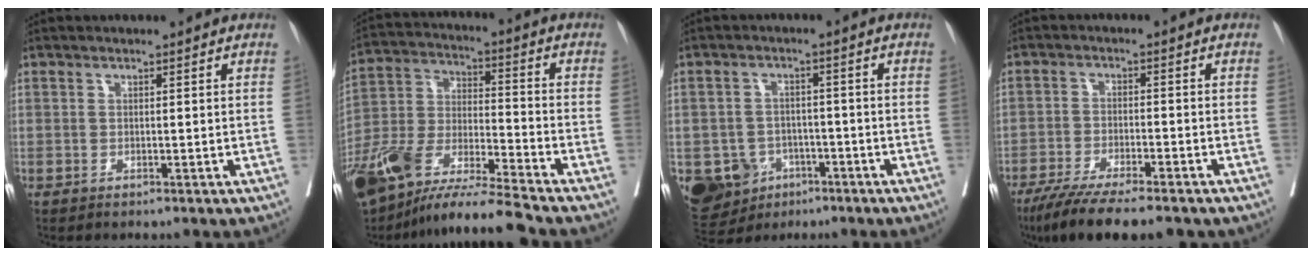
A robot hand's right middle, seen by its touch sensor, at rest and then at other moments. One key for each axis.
{"total": 15.3, "fx": -12.6, "fy": 0.3, "fz": 8.7, "tx": -0.180, "ty": -0.013, "tz": -0.237}
{"total": 10.2, "fx": -4.7, "fy": 8.4, "fz": 3.1, "tx": -0.075, "ty": 0.007, "tz": -0.065}
{"total": 12.6, "fx": -10.0, "fy": 2.0, "fz": 7.3, "tx": -0.120, "ty": -0.029, "tz": -0.157}